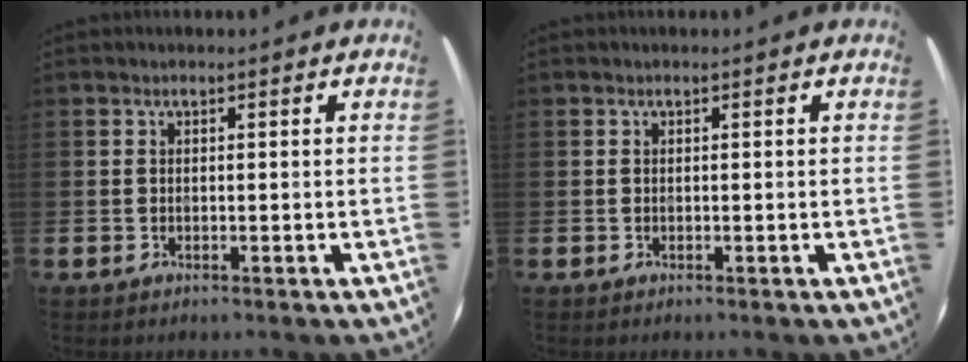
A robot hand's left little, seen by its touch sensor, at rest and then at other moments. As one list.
[{"total": 0.0}]